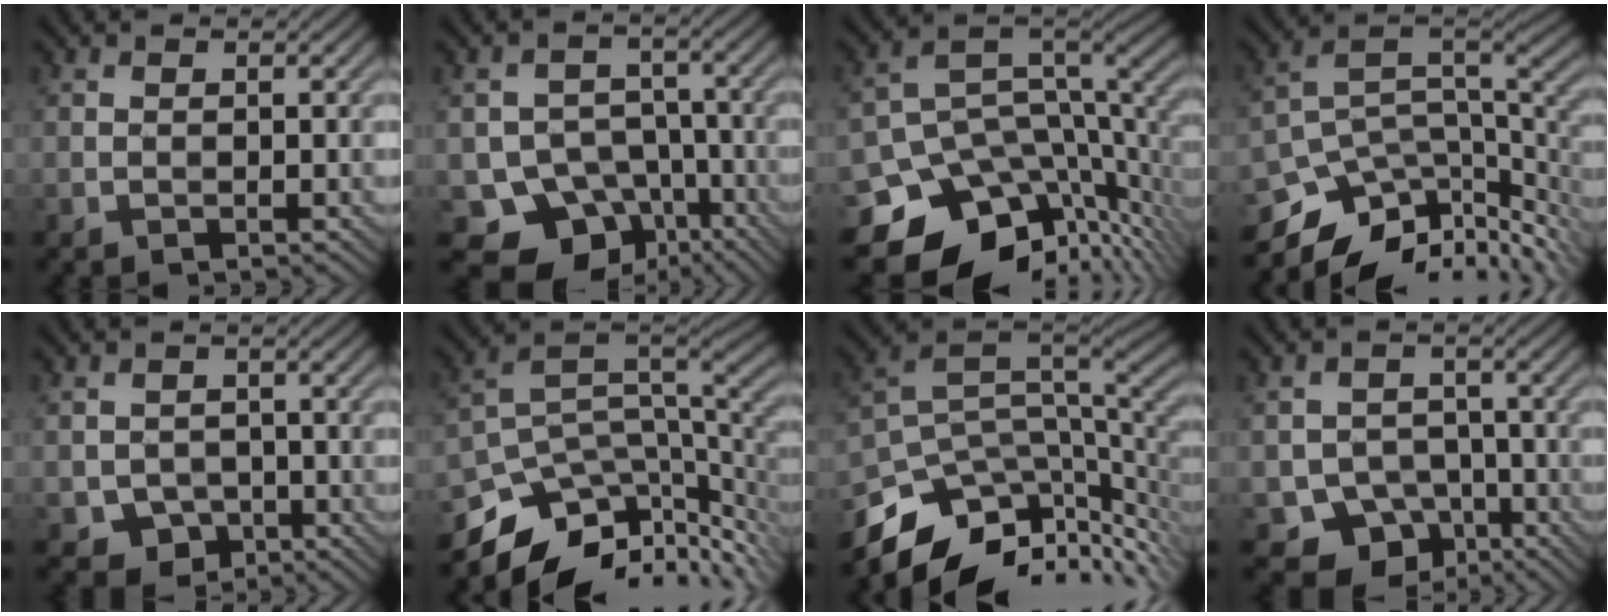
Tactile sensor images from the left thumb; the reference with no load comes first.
{"total": 10.9, "force": [-6.6, 8.0, 3.5], "torque": [-0.060, -0.016, -0.105]}
{"total": 12.7, "force": [-5.9, 8.2, 7.9], "torque": [-0.172, -0.034, -0.089]}
{"total": 11.7, "force": [-7.7, 5.8, 6.7], "torque": [-0.140, -0.013, -0.118]}
{"total": 3.9, "force": [-1.8, 3.2, 1.5], "torque": [-0.028, -0.011, -0.035]}
{"total": 11.2, "force": [-5.1, 6.3, 7.8], "torque": [-0.156, -0.023, -0.081]}
{"total": 11.9, "force": [-4.6, 6.5, 8.8], "torque": [-0.184, -0.026, -0.071]}
{"total": 7.1, "force": [-3.9, 5.4, 2.5], "torque": [-0.035, -0.013, -0.067]}